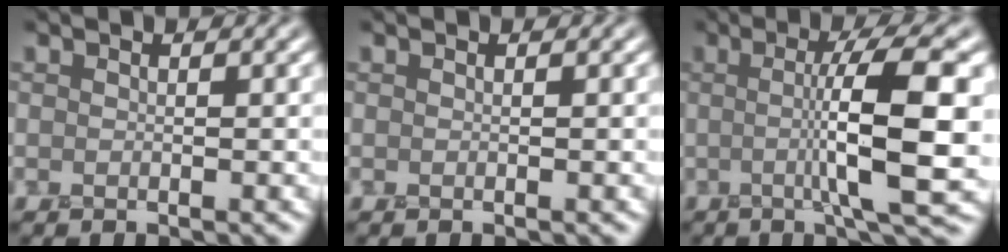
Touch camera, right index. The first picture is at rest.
{"total": 0.0}
{"total": 8.4, "force": [0.0, 1.6, 8.3], "torque": [-0.116, 0.002, -0.003]}